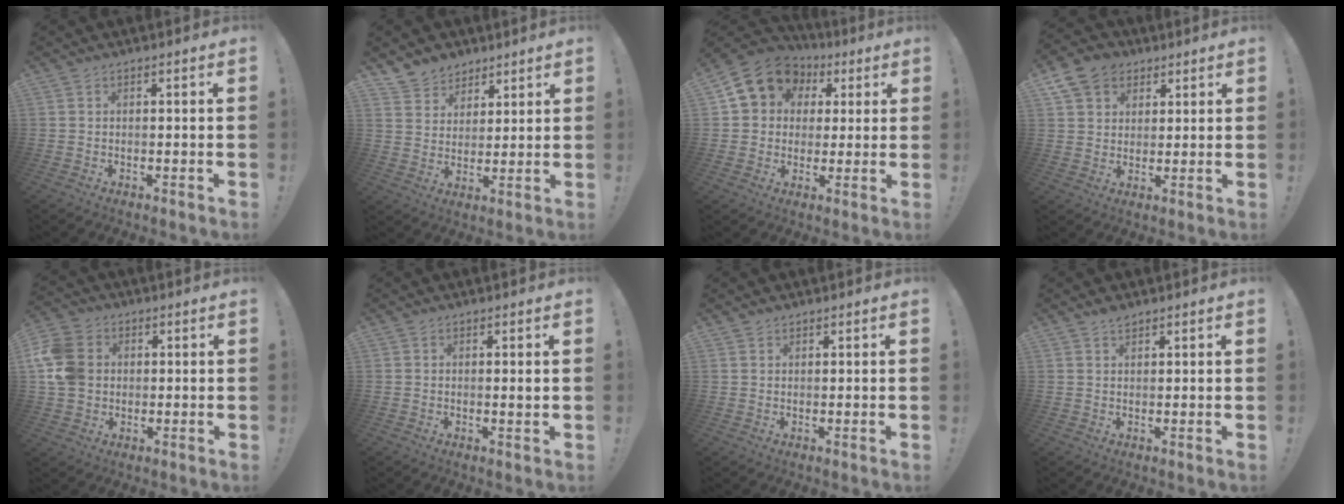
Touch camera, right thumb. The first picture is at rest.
{"total": 7.1, "force": [5.1, 4.9, 0.1], "torque": [-0.010, -0.045, 0.103]}
{"total": 13.1, "force": [5.0, 10.9, 5.2], "torque": [-0.065, -0.019, 0.100]}
{"total": 9.7, "force": [5.0, 7.6, 3.4], "torque": [-0.056, -0.020, 0.102]}
{"total": 12.1, "force": [1.1, 10.0, 6.7], "torque": [-0.137, 0.007, 0.025]}
{"total": 1.2, "force": [0.2, -0.1, 1.2], "torque": [-0.017, -0.003, 0.001]}
{"total": 1.0, "force": [0.9, 0.5, 0.1], "torque": [0.000, -0.003, 0.017]}
{"total": 3.9, "force": [3.1, 1.8, 1.5], "torque": [-0.019, -0.015, 0.056]}